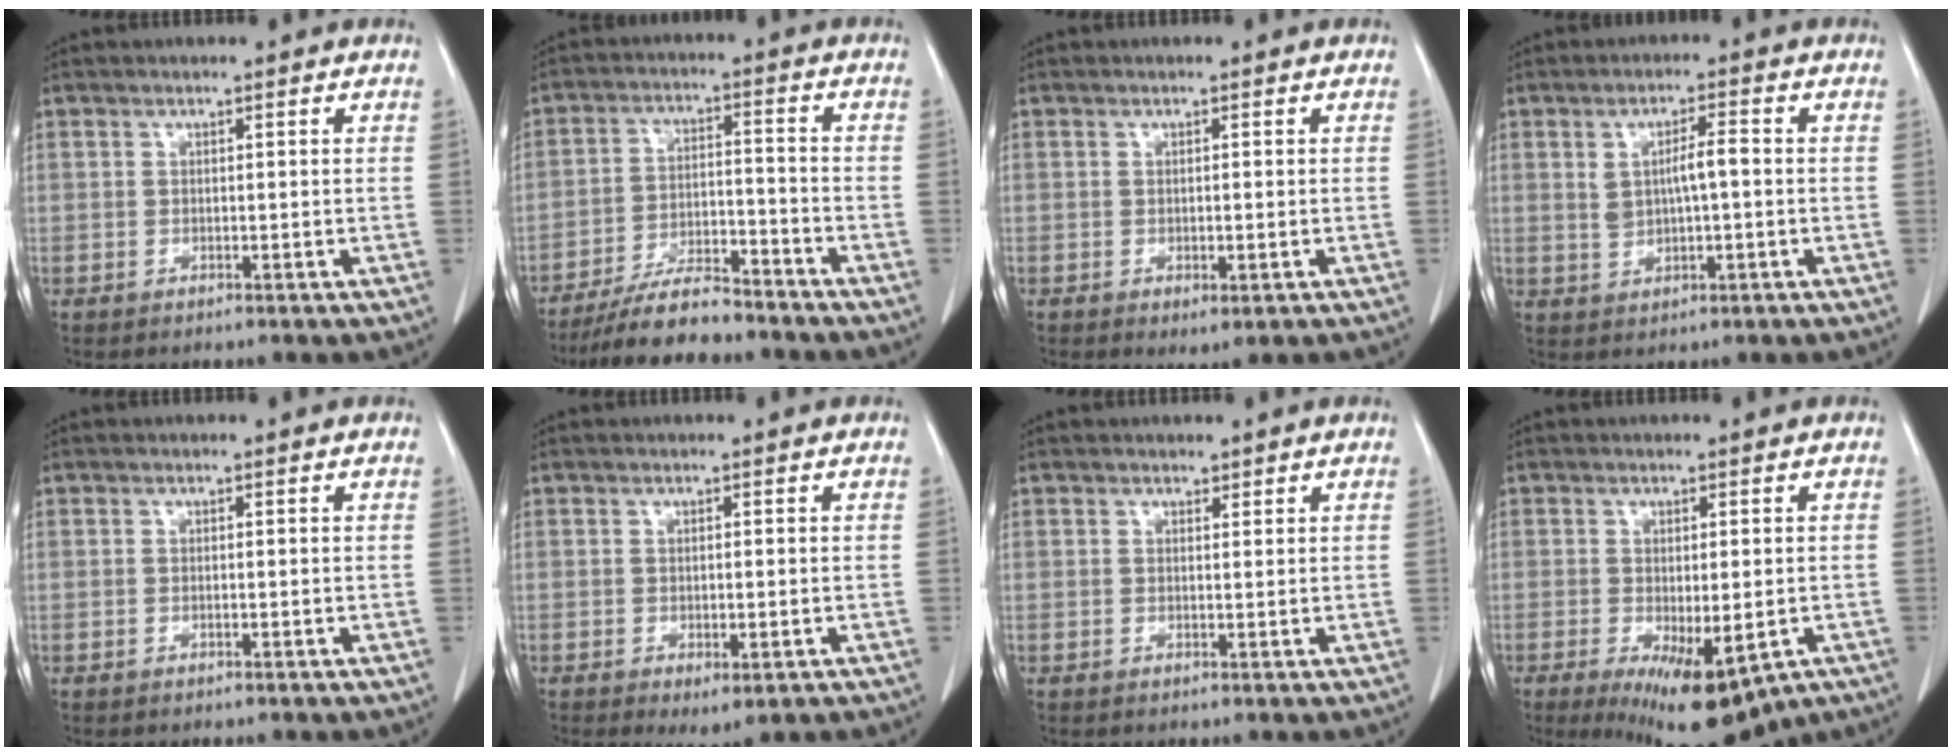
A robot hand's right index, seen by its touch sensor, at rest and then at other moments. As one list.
[{"total": 9.5, "force": [-8.5, 1.5, 4.0], "torque": [-0.068, -0.009, -0.152]}, {"total": 1.9, "force": [-0.4, 0.7, 1.7], "torque": [-0.028, -0.006, 0.003]}, {"total": 4.6, "force": [0.5, 1.3, 4.4], "torque": [-0.081, 0.008, 0.014]}, {"total": 0.0}, {"total": 3.1, "force": [-1.3, 1.1, 2.7], "torque": [-0.038, -0.007, -0.008]}, {"total": 0.9, "force": [0.7, 0.5, 0.1], "torque": [-0.001, -0.002, 0.009]}, {"total": 12.8, "force": [-6.7, 4.7, 9.8], "torque": [-0.133, -0.019, -0.088]}]